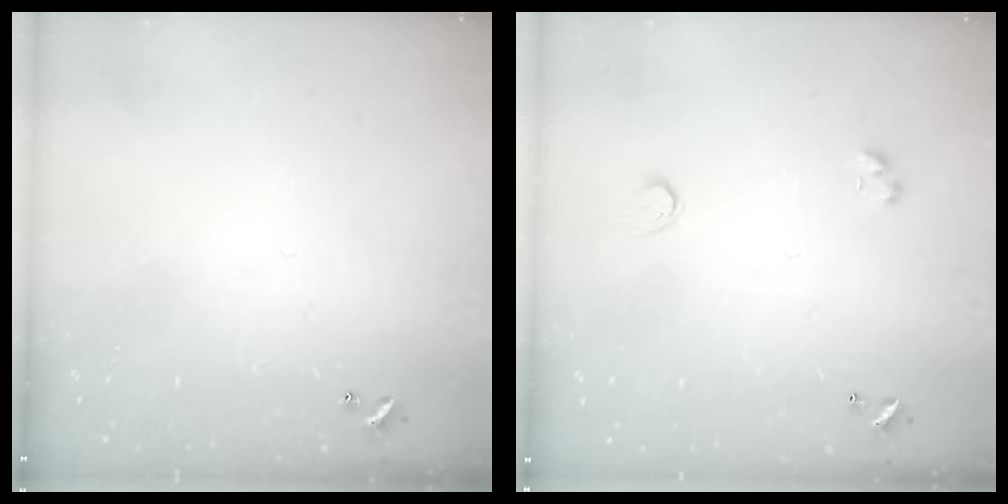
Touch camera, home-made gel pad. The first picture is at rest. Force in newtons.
{"total": 2.1, "press": 1.6, "slide": 1.3}